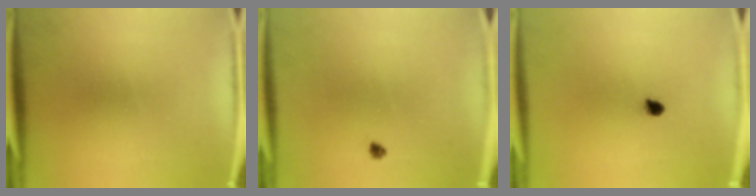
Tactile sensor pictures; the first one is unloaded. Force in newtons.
{"total": 0.9}
{"total": 1.8}